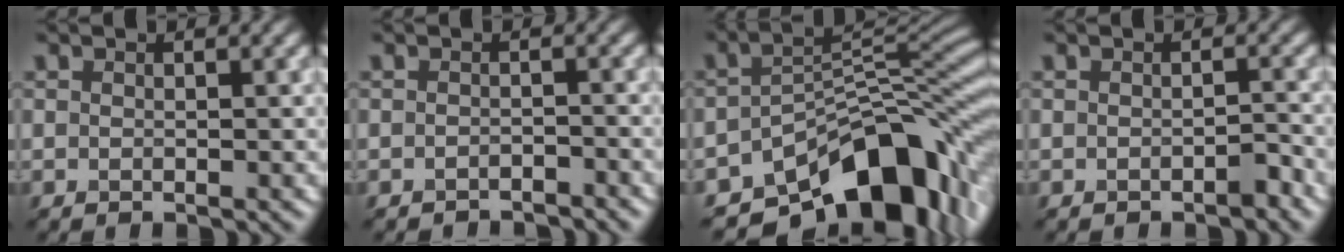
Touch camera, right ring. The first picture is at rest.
{"total": 1.8, "force": [-1.8, 0.4, 0.3], "torque": [0.001, 0.005, -0.025]}
{"total": 11.9, "force": [-7.3, 5.9, 7.4], "torque": [-0.095, -0.007, -0.123]}
{"total": 1.0, "force": [-0.7, 0.3, 0.6], "torque": [-0.010, 0.004, -0.010]}